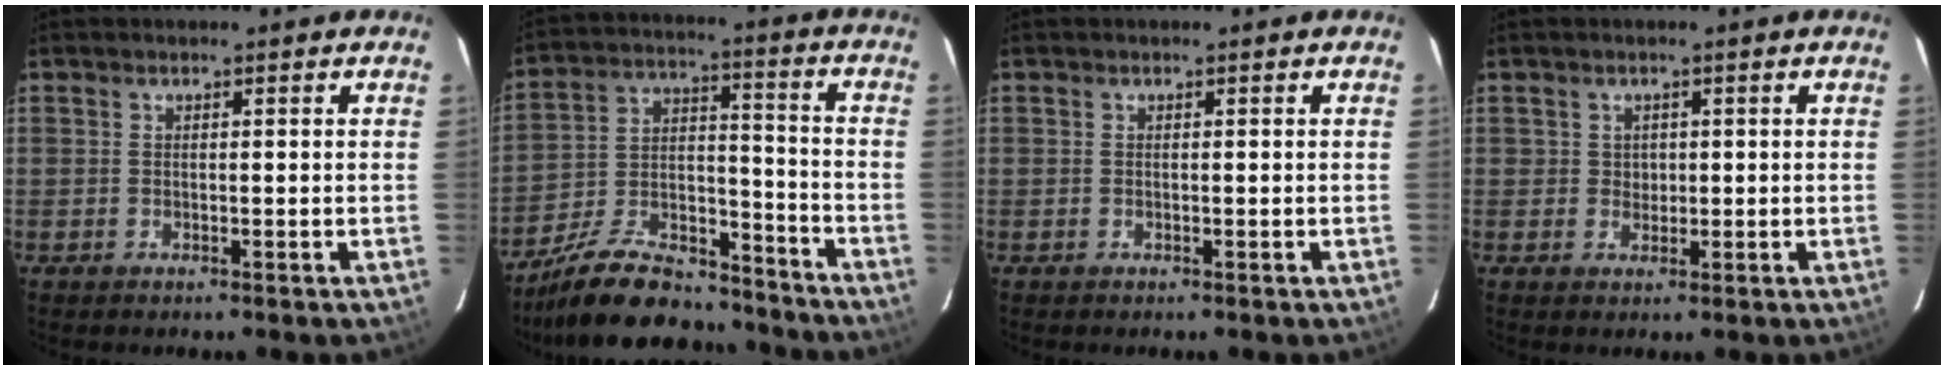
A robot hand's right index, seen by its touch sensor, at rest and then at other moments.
{"total": 21.1, "force": [-17.3, 7.6, 9.5], "torque": [-0.186, 0.020, -0.263]}
{"total": 0.0}
{"total": 1.7, "force": [0.3, 1.7, 0.3], "torque": [-0.001, 0.003, 0.005]}